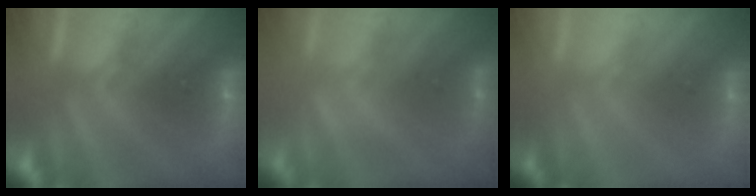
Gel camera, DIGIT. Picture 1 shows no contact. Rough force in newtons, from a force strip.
{"total": 1.7}
{"total": 2.9}